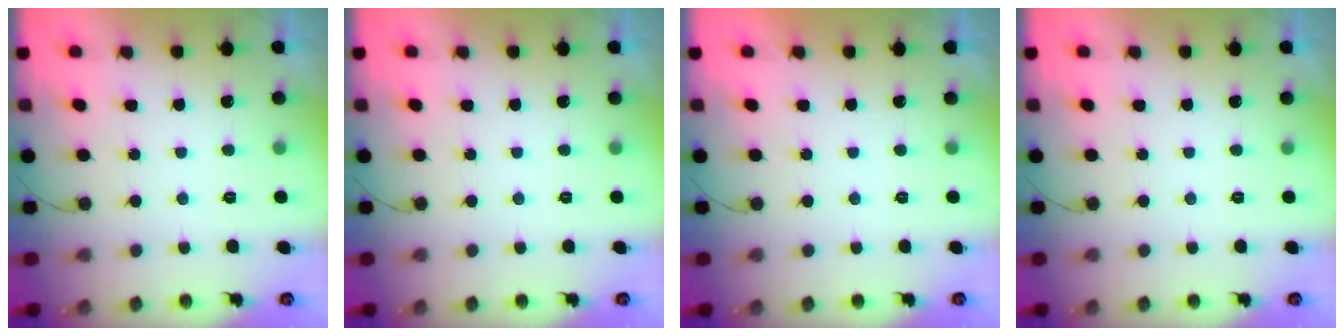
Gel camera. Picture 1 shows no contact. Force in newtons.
{"total": 0.0}
{"total": 1.7, "press": 1.7, "slide": 0.0}
{"total": 0.0}